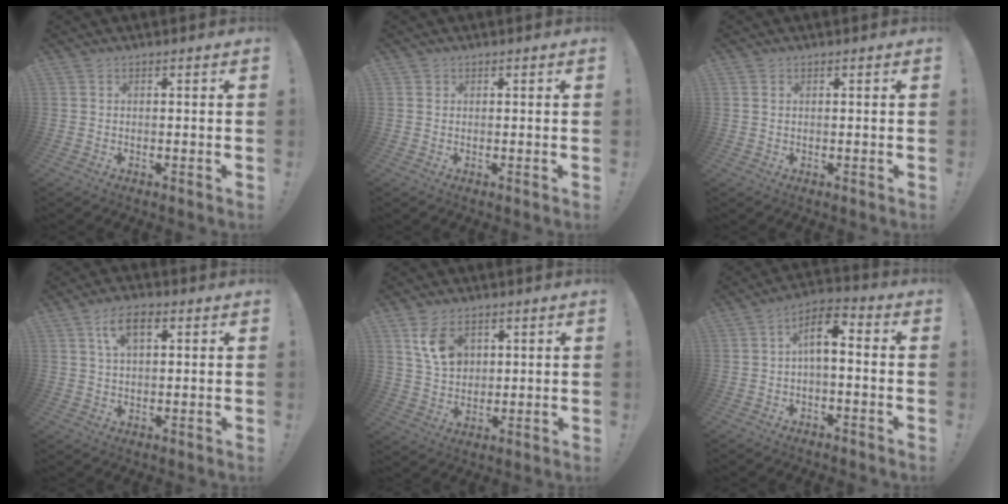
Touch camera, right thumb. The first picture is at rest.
{"total": 0.6, "force": [0.3, 0.5, -0.1], "torque": [0.009, -0.003, 0.004]}
{"total": 0.6, "force": [0.3, 0.5, 0.2], "torque": [-0.007, 0.003, 0.006]}
{"total": 7.4, "force": [2.9, 3.6, 5.7], "torque": [-0.094, 0.002, 0.050]}
{"total": 9.1, "force": [4.2, 6.2, 5.3], "torque": [-0.076, -0.013, 0.080]}
{"total": 7.9, "force": [0.1, 3.6, 7.0], "torque": [-0.115, 0.011, 0.004]}